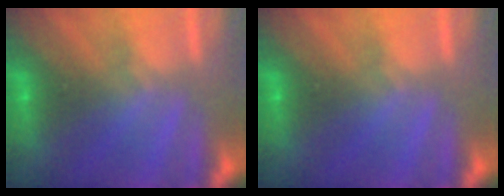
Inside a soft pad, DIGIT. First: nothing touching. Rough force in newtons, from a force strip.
{"total": 0.0}